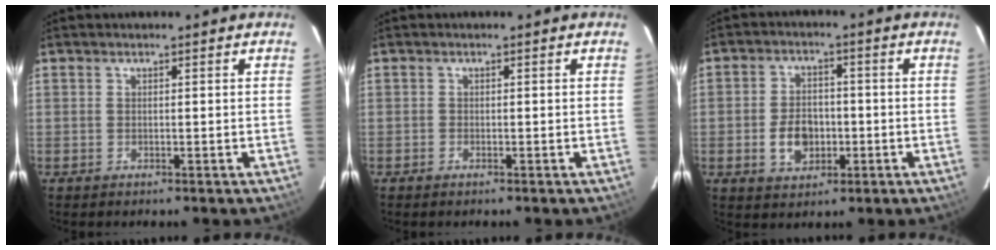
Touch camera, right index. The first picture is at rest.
{"total": 0.6, "force": [-0.5, 0.3, 0.1], "torque": [-0.005, 0.000, -0.011]}
{"total": 7.2, "force": [-1.9, 5.1, 4.7], "torque": [-0.095, 0.011, -0.024]}